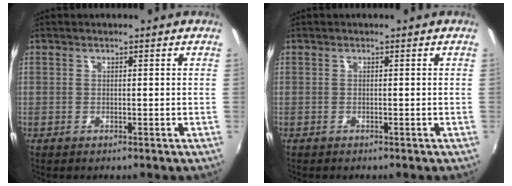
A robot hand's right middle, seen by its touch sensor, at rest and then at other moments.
{"total": 0.0}